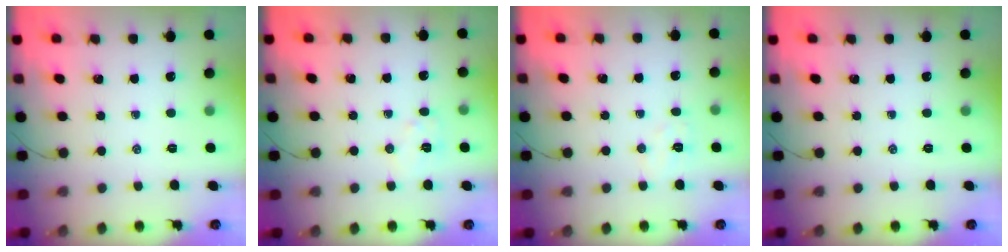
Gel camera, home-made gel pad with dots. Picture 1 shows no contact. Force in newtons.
{"total": 6.1, "press": 6.0, "slide": 1.1}
{"total": 4.3, "press": 4.1, "slide": 1.0}
{"total": 0.0}